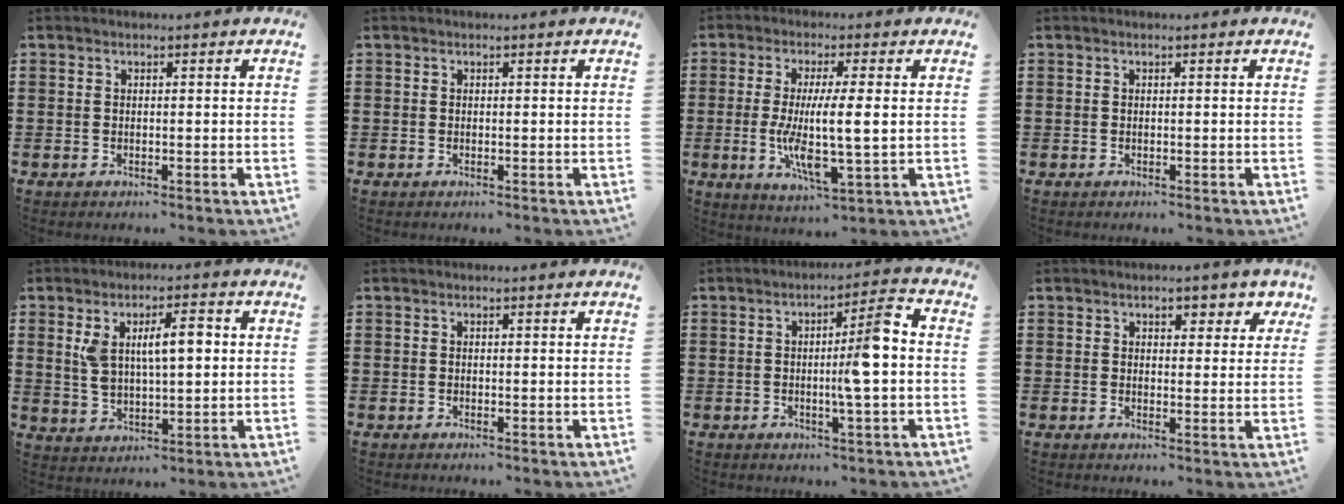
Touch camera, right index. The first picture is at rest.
{"total": 0.0}
{"total": 8.6, "force": [-0.1, 1.6, 8.4], "torque": [-0.165, -0.011, -0.003]}
{"total": 0.0}
{"total": 7.8, "force": [2.1, 3.2, 6.8], "torque": [-0.131, 0.008, 0.032]}
{"total": 0.0}
{"total": 6.8, "force": [-0.5, 0.2, 6.8], "torque": [-0.103, -0.008, -0.017]}
{"total": 3.1, "force": [1.9, 1.8, 1.6], "torque": [-0.024, 0.005, 0.027]}